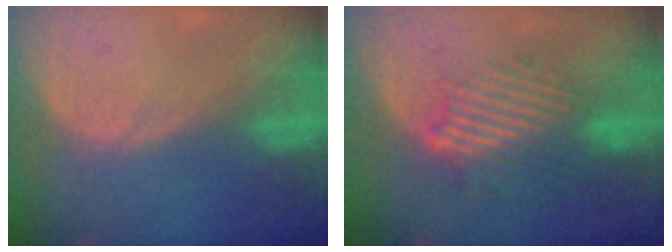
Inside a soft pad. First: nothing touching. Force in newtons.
{"total": 9.7, "press": 8.1, "slide": 5.3}